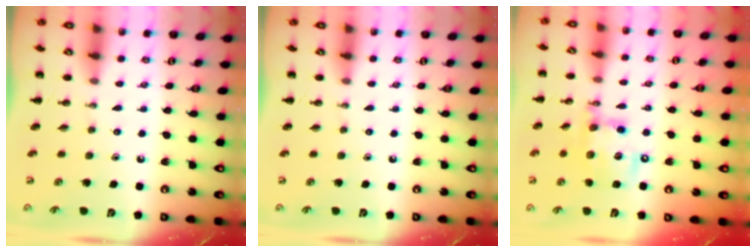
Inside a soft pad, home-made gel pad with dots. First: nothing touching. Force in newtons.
{"total": 0.0}
{"total": 14.6, "press": 14.4, "slide": 2.4}